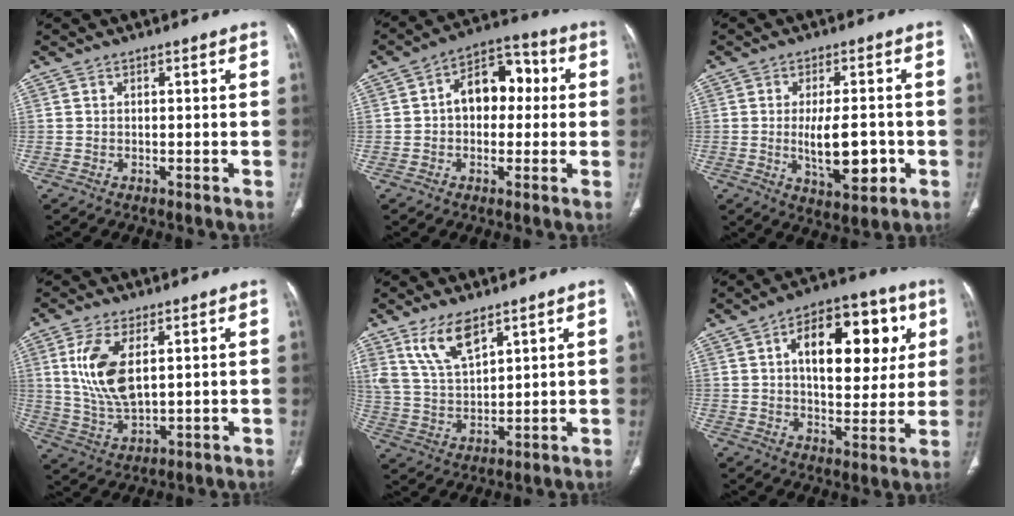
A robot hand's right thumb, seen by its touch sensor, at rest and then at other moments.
{"total": 11.0, "force": [1.0, 7.4, 8.0], "torque": [-0.086, 0.033, 0.007]}
{"total": 11.0, "force": [-2.3, 4.1, 10.0], "torque": [-0.161, 0.001, -0.029]}
{"total": 11.3, "force": [3.1, 5.3, 9.5], "torque": [-0.200, -0.016, 0.069]}
{"total": 9.8, "force": [6.3, 4.0, 6.4], "torque": [-0.119, -0.029, 0.134]}
{"total": 19.8, "force": [5.7, 10.4, 15.9], "torque": [-0.179, 0.007, 0.080]}